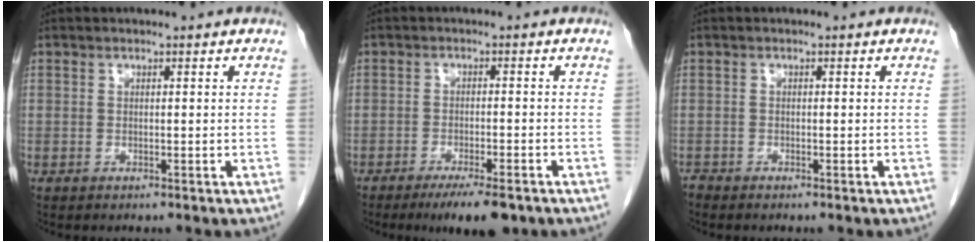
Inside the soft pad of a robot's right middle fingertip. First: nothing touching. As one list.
[{"total": 7.0, "force": [-5.0, 1.3, 4.8], "torque": [-0.067, -0.013, -0.071]}, {"total": 0.5, "force": [-0.5, 0.0, -0.1], "torque": [-0.002, -0.004, -0.013]}]